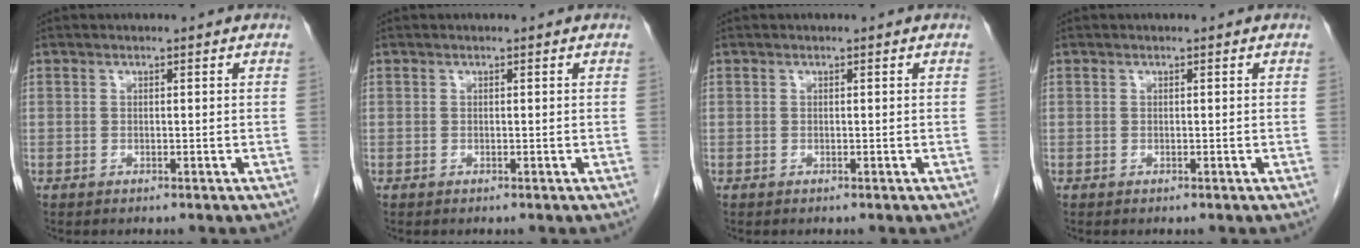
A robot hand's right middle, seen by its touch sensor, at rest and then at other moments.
{"total": 0.0}
{"total": 0.0}
{"total": 0.0}